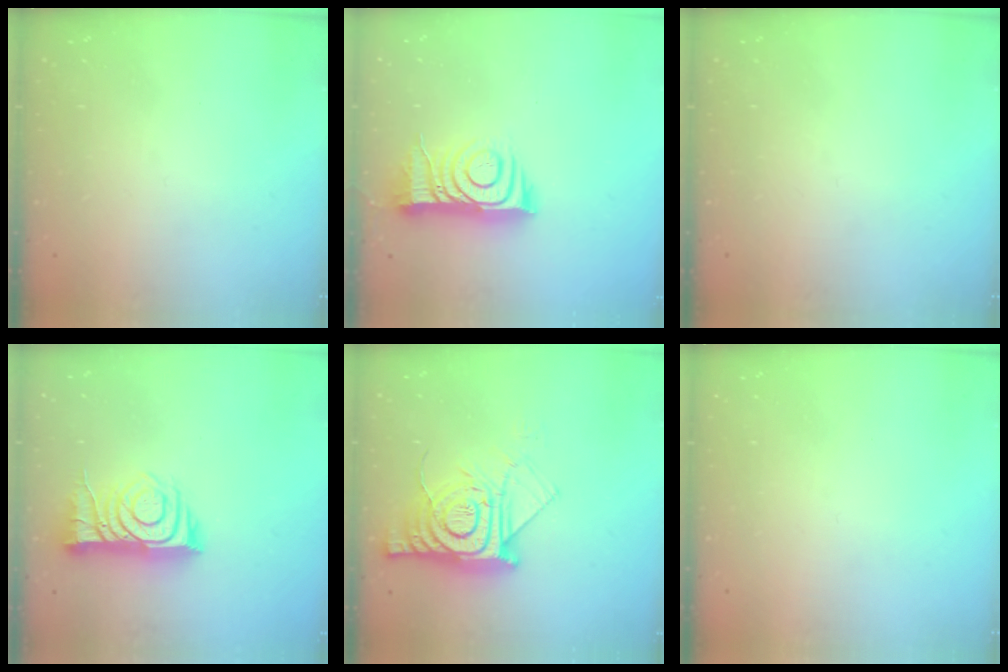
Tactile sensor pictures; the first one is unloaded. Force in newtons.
{"total": 12.0, "press": 12.0, "slide": 1.1}
{"total": 0.0}
{"total": 11.3, "press": 11.2, "slide": 1.4}
{"total": 15.1, "press": 15.0, "slide": 1.2}
{"total": 0.0}